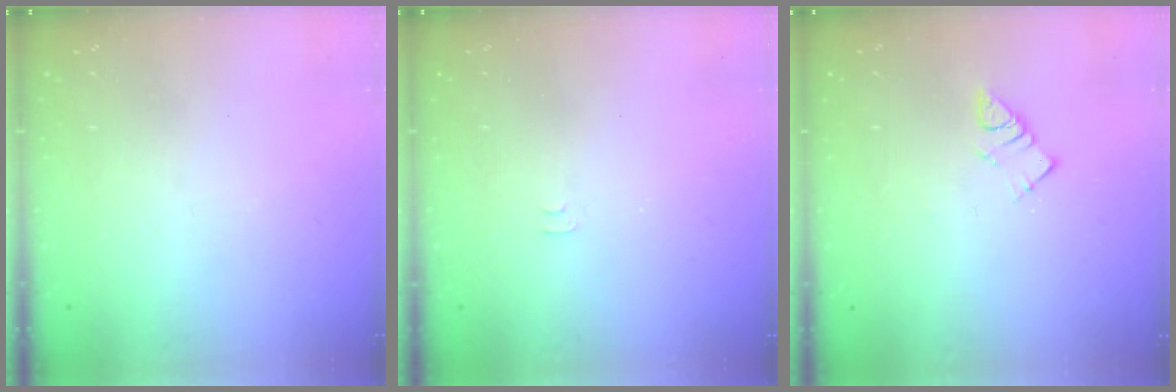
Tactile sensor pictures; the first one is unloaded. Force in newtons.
{"total": 3.6, "press": 3.6, "slide": 0.4}
{"total": 4.6, "press": 4.6, "slide": 0.2}